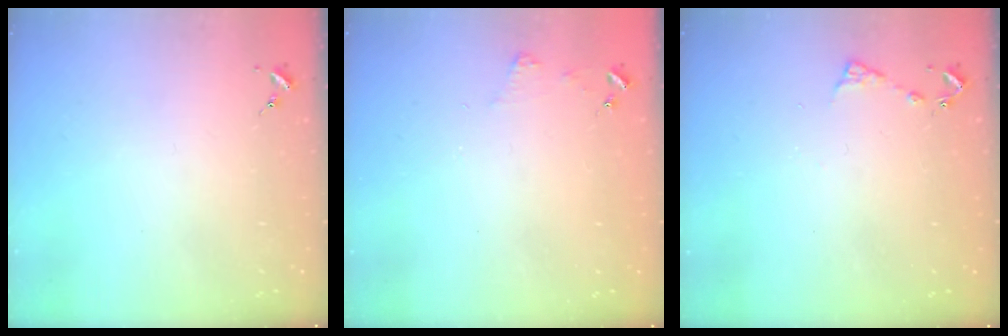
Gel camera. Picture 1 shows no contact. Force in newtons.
{"total": 4.5, "press": 4.5, "slide": 0.5}
{"total": 5.3, "press": 5.3, "slide": 0.6}